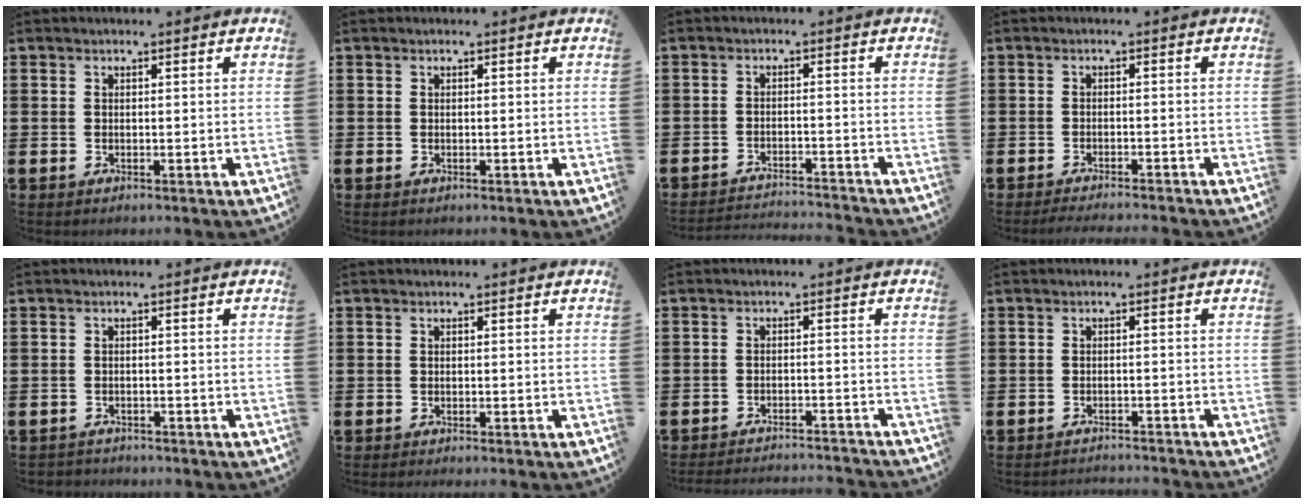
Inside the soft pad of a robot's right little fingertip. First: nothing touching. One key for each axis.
{"total": 0.0}
{"total": 2.5, "fx": -2.4, "fy": -0.2, "fz": 0.0, "tx": -0.003, "ty": 0.003, "tz": -0.053}
{"total": 1.5, "fx": -1.4, "fy": -0.2, "fz": 0.4, "tx": -0.006, "ty": 0.002, "tz": -0.027}
{"total": 1.0, "fx": -0.9, "fy": 0.2, "fz": -0.2, "tx": 0.000, "ty": 0.002, "tz": -0.021}
{"total": 0.0}
{"total": 2.3, "fx": -2.2, "fy": -0.2, "fz": -0.1, "tx": -0.002, "ty": 0.004, "tz": -0.048}
{"total": 1.4, "fx": -1.4, "fy": -0.1, "fz": -0.2, "tx": 0.000, "ty": 0.004, "tz": -0.029}